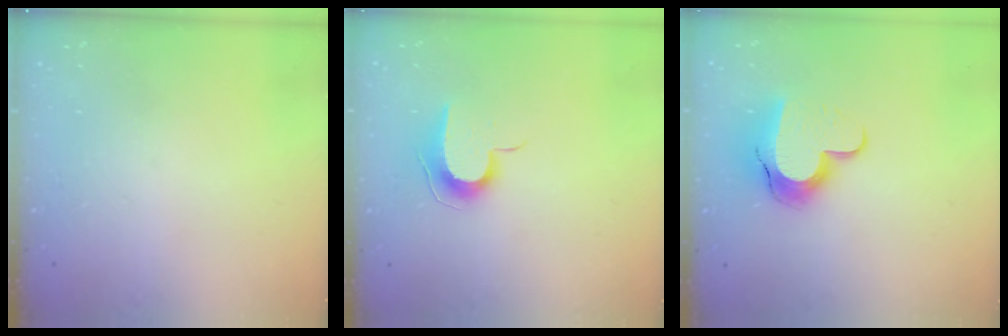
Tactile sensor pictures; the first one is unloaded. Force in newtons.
{"total": 8.3, "press": 8.2, "slide": 0.8}
{"total": 10.9, "press": 10.9, "slide": 1.0}